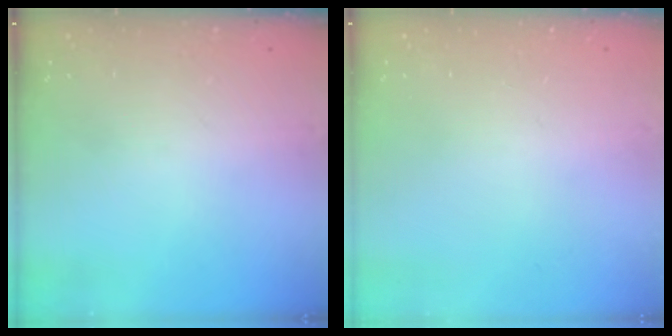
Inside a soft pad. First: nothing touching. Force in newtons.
{"total": 0.0}